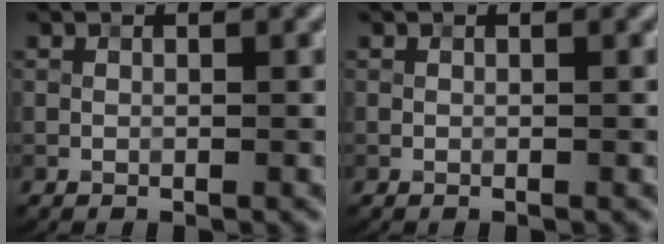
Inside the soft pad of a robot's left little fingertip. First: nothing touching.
{"total": 0.0}